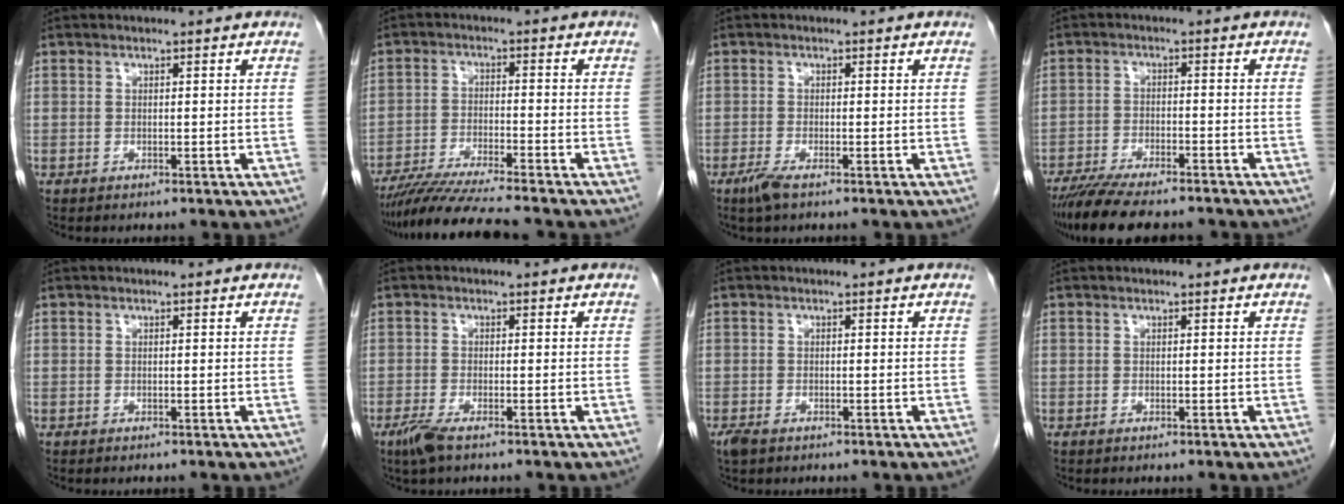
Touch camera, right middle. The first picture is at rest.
{"total": 10.4, "force": [-9.2, -0.8, 4.9], "torque": [-0.079, -0.027, -0.156]}
{"total": 2.3, "force": [-1.5, 0.3, 1.7], "torque": [-0.039, -0.006, -0.032]}
{"total": 12.1, "force": [-10.4, 2.2, 5.9], "torque": [-0.094, -0.016, -0.160]}
{"total": 0.0}
{"total": 2.9, "force": [-2.0, 0.5, 2.1], "torque": [-0.050, -0.007, -0.040]}
{"total": 2.1, "force": [-1.3, 1.0, 1.2], "torque": [-0.029, -0.004, -0.020]}
{"total": 0.0}